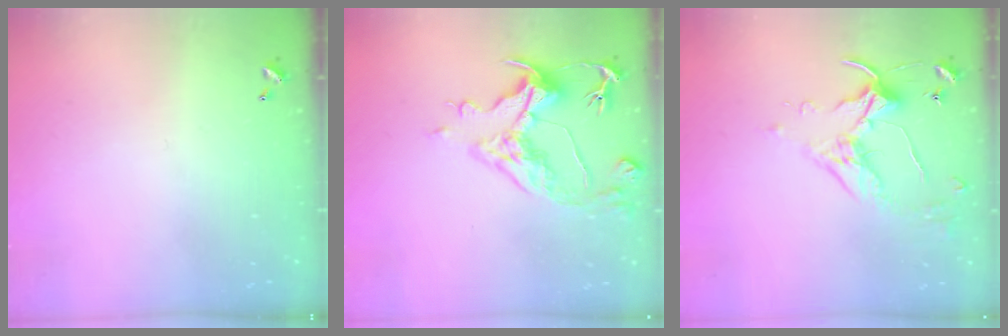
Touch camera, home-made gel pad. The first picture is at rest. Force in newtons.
{"total": 8.9, "press": 8.7, "slide": 1.7}
{"total": 3.8, "press": 3.8, "slide": 0.5}